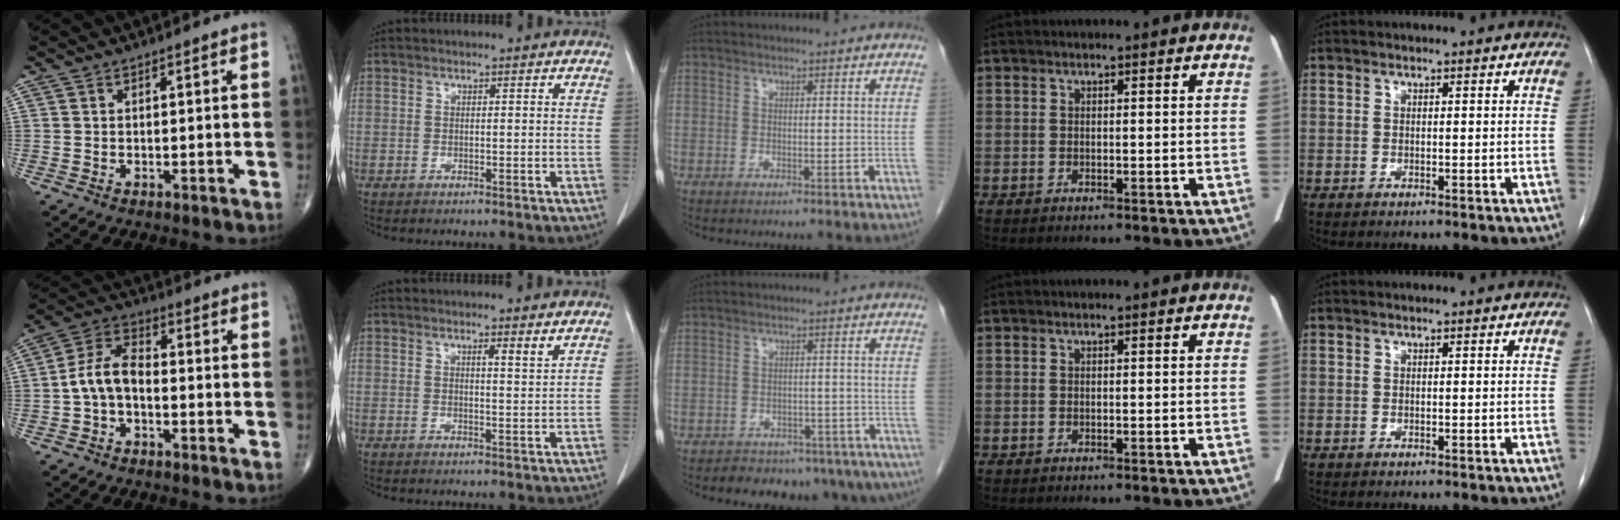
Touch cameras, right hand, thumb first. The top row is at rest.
{"thumb": {"total": 7.6, "force": [-1.6, 4.6, 5.9], "torque": [-0.112, 0.032, -0.041]}, "index": {"total": 1.7, "force": [1.3, -0.3, 1.1], "torque": [-0.021, -0.010, 0.018]}, "middle": {"total": 12.0, "force": [-9.5, 6.2, 3.9], "torque": [-0.044, 0.008, -0.104]}}